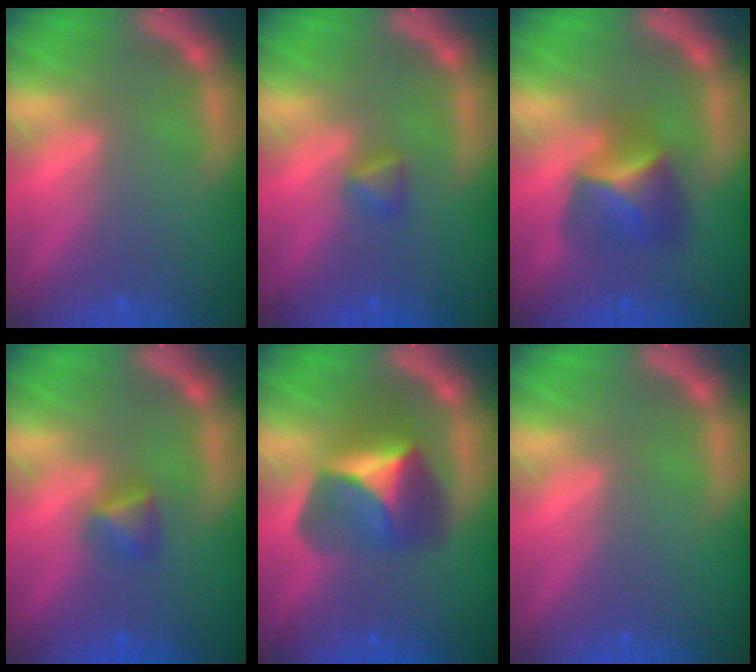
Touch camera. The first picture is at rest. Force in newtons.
{"total": 1.4}
{"total": 4.4}
{"total": 1.9}
{"total": 5.9}
{"total": 0.0}